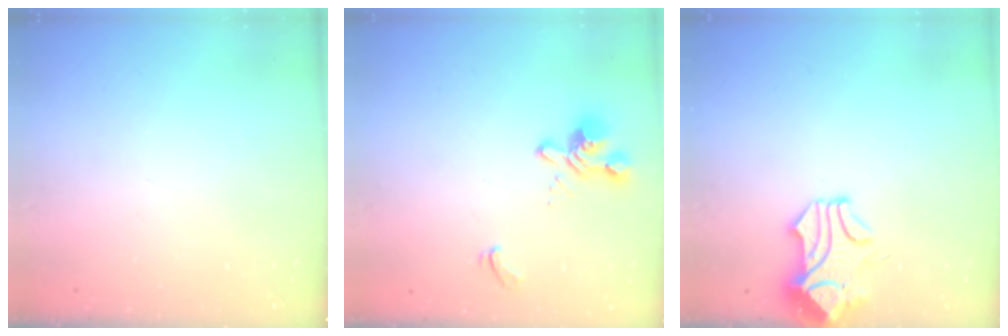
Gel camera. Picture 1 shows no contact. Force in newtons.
{"total": 2.6, "press": 2.3, "slide": 1.3}
{"total": 0.9, "press": 0.2, "slide": 0.9}